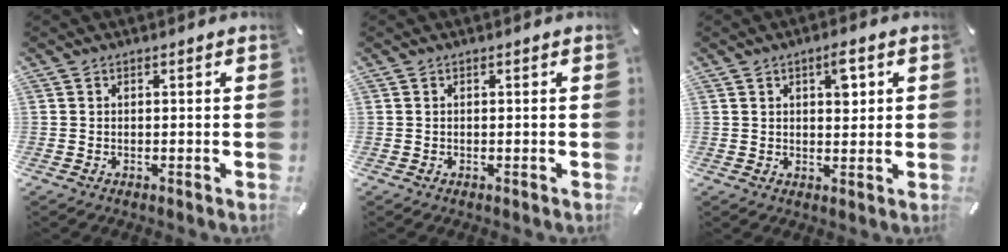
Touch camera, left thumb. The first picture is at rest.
{"total": 0.0}
{"total": 5.3, "force": [2.0, 2.5, 4.2], "torque": [-0.049, -0.009, 0.023]}